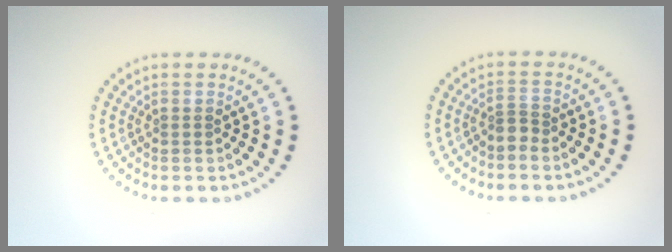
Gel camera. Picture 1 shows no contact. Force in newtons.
{"total": 1.2, "press": 0.8, "slide": 0.9}